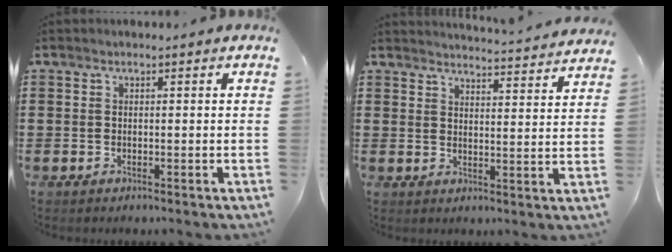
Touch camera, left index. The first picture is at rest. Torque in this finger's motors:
{"motor_torque": [-1.31, 0.83, -0.83, -0.06]}